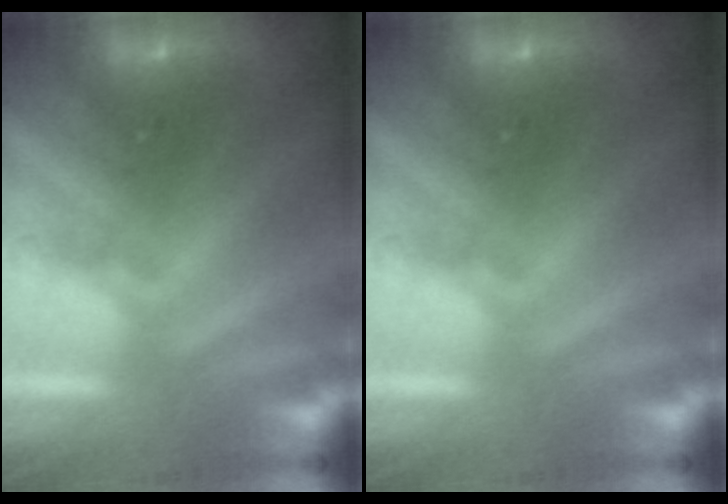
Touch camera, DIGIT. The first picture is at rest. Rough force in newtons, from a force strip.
{"total": 0.0}